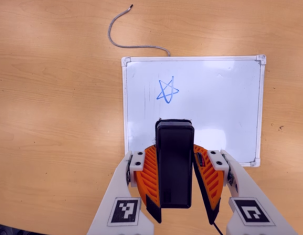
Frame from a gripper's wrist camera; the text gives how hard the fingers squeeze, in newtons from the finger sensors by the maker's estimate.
{"total": 6.0, "left": 4.8, "right": 7.3}